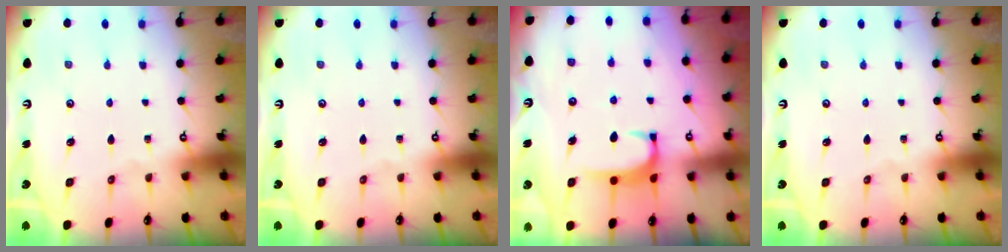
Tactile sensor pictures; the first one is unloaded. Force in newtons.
{"total": 0.0}
{"total": 2.0, "press": 1.9, "slide": 0.5}
{"total": 0.0}